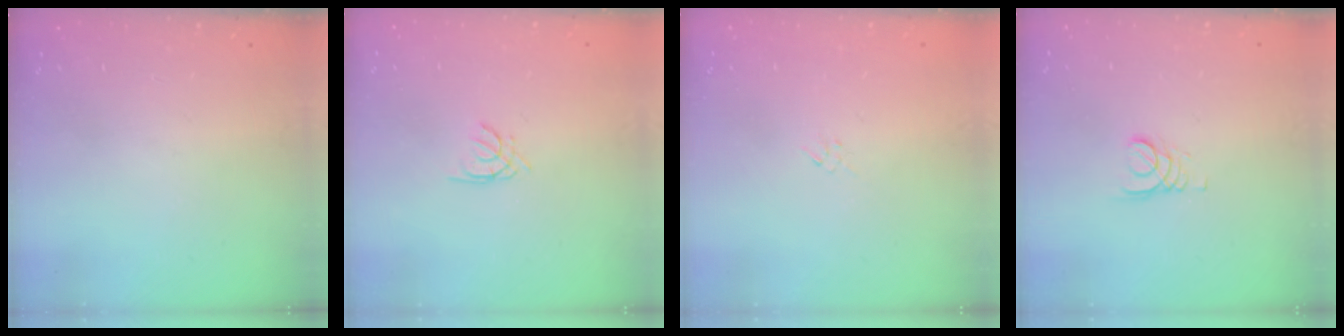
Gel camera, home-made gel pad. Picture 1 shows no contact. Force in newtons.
{"total": 1.3, "press": 1.2, "slide": 0.4}
{"total": 1.3, "press": 1.2, "slide": 0.5}
{"total": 2.4, "press": 2.4, "slide": 0.2}